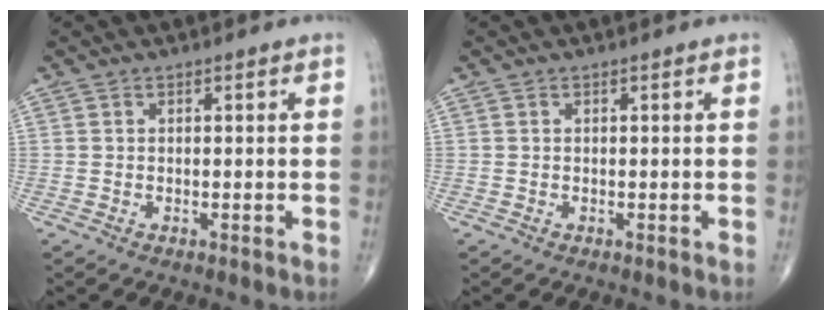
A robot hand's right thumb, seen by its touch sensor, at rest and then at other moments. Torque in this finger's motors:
{"motor_torque": [-0.52, 0.35, -0.21, -0.31, 0.01]}